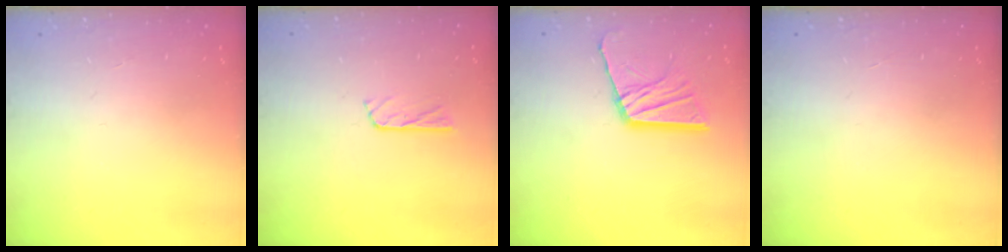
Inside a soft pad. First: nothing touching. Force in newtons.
{"total": 4.3, "press": 4.3, "slide": 0.4}
{"total": 12.9, "press": 12.9, "slide": 1.2}
{"total": 0.0}